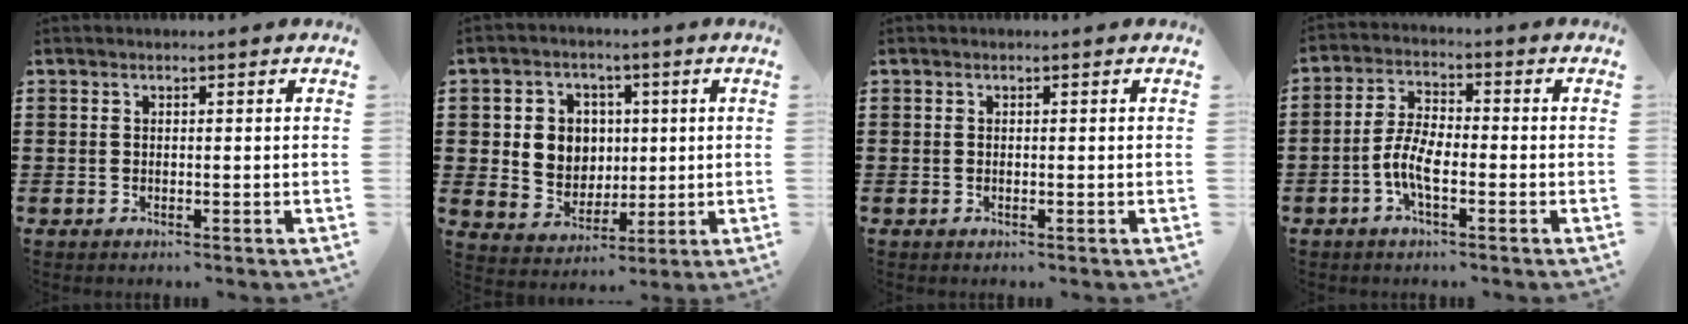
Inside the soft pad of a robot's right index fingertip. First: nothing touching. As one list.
[{"total": 6.0, "force": [1.0, 5.7, 1.6], "torque": [-0.051, 0.015, 0.017]}, {"total": 0.0}, {"total": 6.2, "force": [-2.2, 2.3, 5.3], "torque": [-0.124, -0.006, -0.047]}]